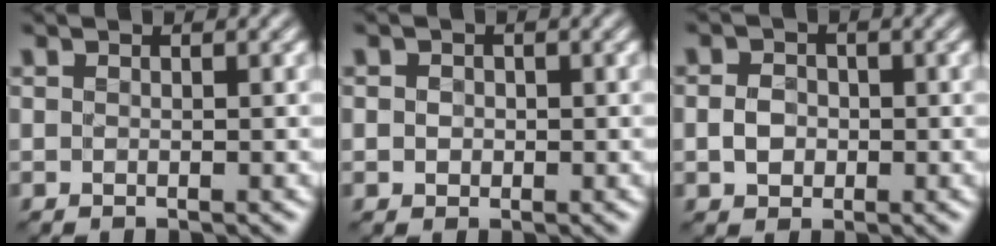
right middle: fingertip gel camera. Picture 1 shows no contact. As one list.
[{"total": 1.4, "force": [0.2, 1.3, 0.6], "torque": [-0.002, 0.008, -0.005]}, {"total": 2.1, "force": [-0.4, 1.7, 1.1], "torque": [-0.020, 0.001, -0.011]}]